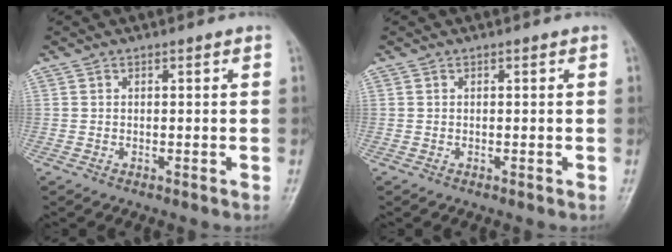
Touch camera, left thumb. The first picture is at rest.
{"total": 0.0}